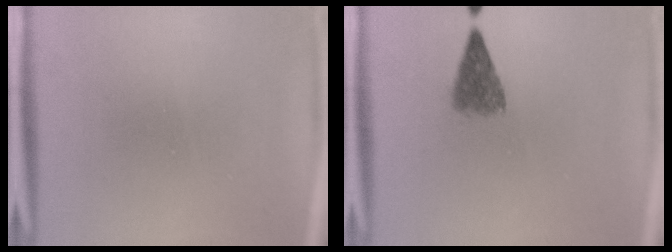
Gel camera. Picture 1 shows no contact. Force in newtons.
{"total": 4.1}